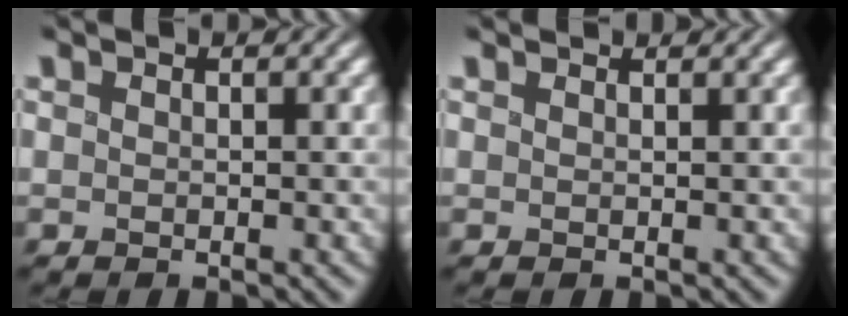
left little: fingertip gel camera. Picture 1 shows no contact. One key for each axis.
{"total": 1.1, "fx": 1.1, "fy": 0.1, "fz": 0.1, "tx": -0.008, "ty": 0.007, "tz": 0.019}